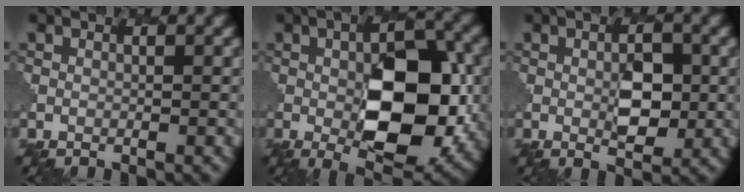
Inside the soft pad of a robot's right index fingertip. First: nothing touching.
{"total": 10.3, "force": [-1.1, 4.6, 9.2], "torque": [-0.134, 0.002, -0.011]}
{"total": 2.9, "force": [0.1, 1.4, 2.5], "torque": [-0.037, -0.005, 0.006]}